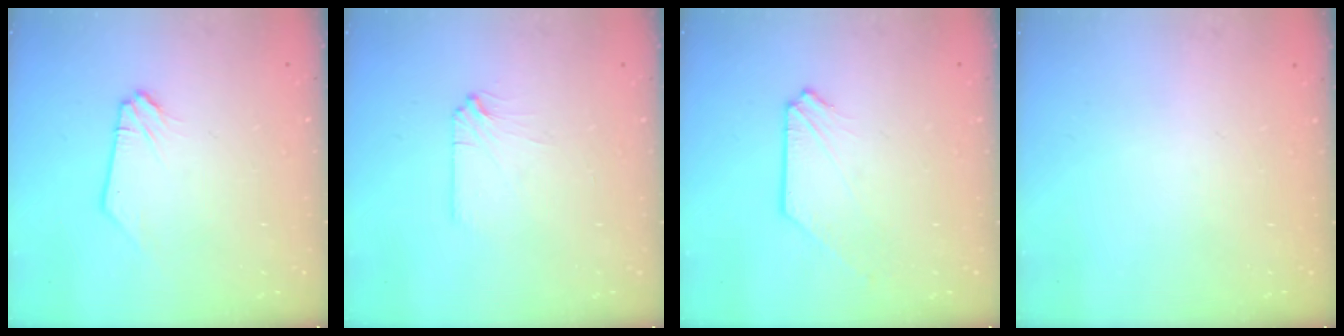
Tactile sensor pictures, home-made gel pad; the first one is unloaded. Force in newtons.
{"total": 2.5, "press": 2.5, "slide": 0.4}
{"total": 0.9, "press": 0.9, "slide": 0.0}
{"total": 0.7, "press": 0.7, "slide": 0.1}